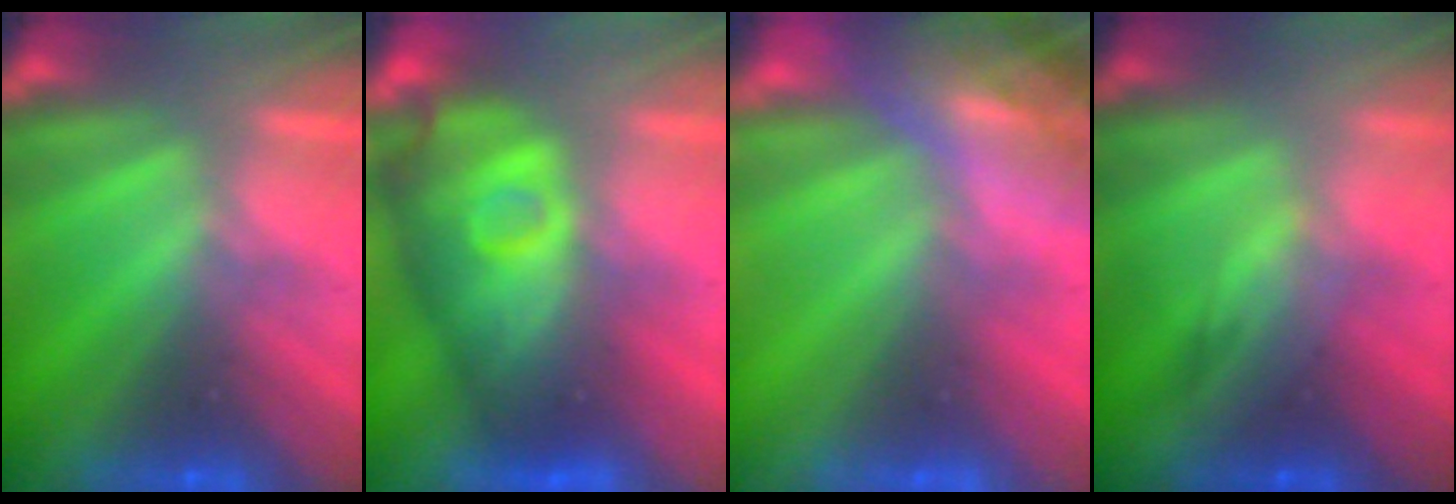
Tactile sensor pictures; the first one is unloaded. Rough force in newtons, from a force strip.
{"total": 4.5}
{"total": 9.7}
{"total": 1.6}